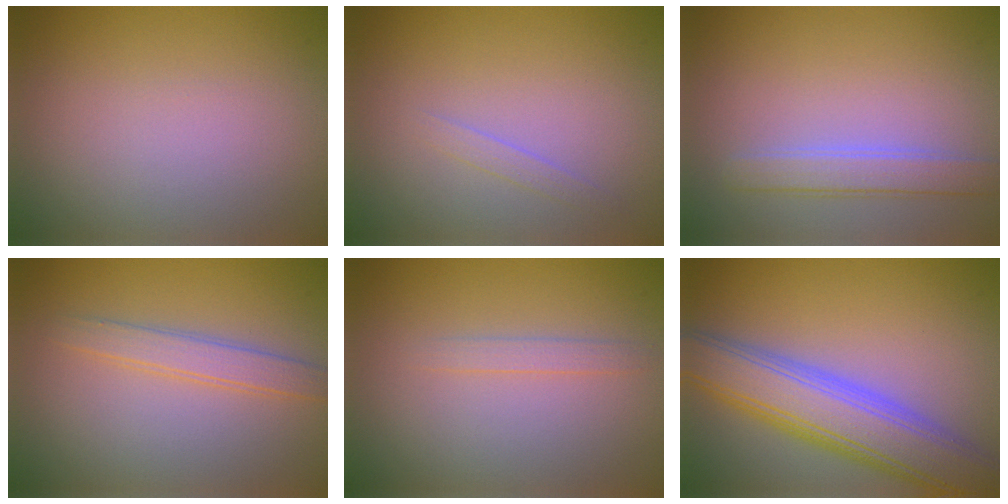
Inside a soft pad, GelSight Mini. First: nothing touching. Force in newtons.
{"total": 0.8, "press": 0.8, "slide": 0.1}
{"total": 2.7, "press": 2.7, "slide": 0.5}
{"total": 2.4, "press": 2.4, "slide": 0.1}
{"total": 1.1, "press": 1.1, "slide": 0.0}
{"total": 8.5, "press": 8.5, "slide": 0.3}